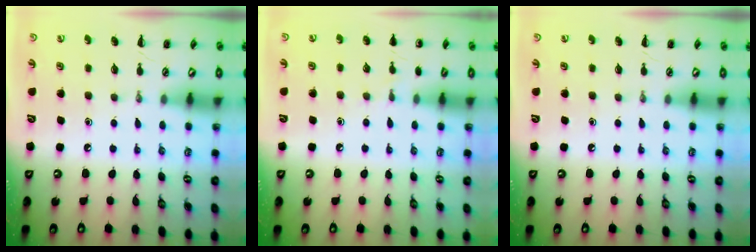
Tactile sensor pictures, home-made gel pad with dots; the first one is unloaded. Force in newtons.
{"total": 4.8, "press": 4.6, "slide": 1.6}
{"total": 0.0}